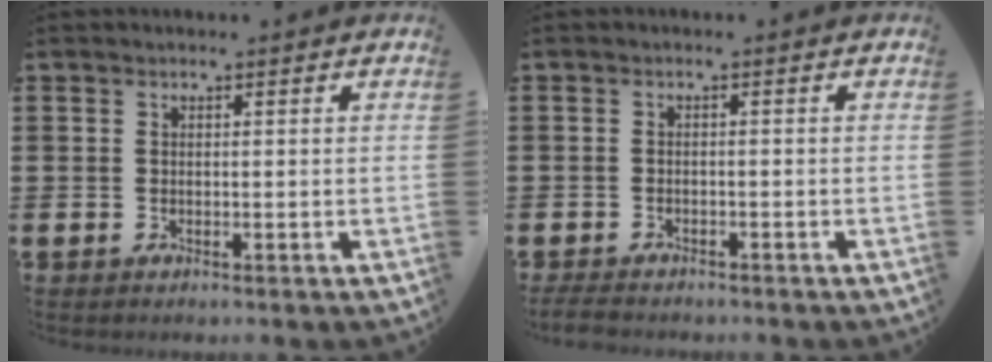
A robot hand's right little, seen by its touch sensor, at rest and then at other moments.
{"total": 1.4, "force": [-1.3, 0.3, 0.5], "torque": [-0.011, 0.003, -0.027]}